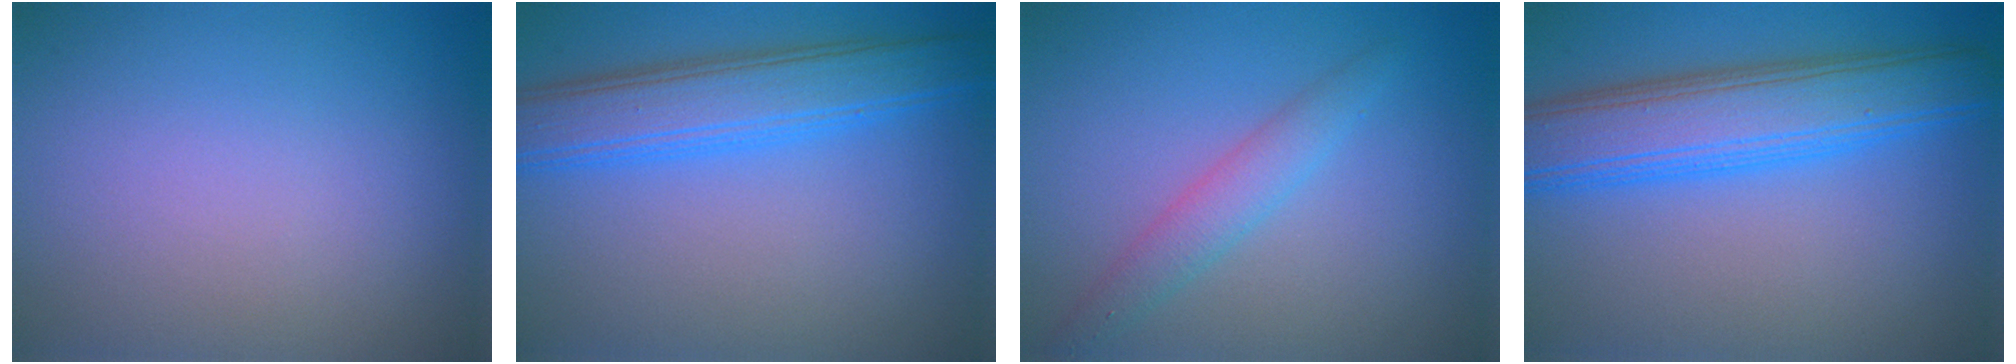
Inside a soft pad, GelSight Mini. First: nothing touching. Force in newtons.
{"total": 5.7, "press": 5.7, "slide": 0.1}
{"total": 2.3, "press": 2.3, "slide": 0.1}
{"total": 7.5, "press": 7.5, "slide": 0.2}